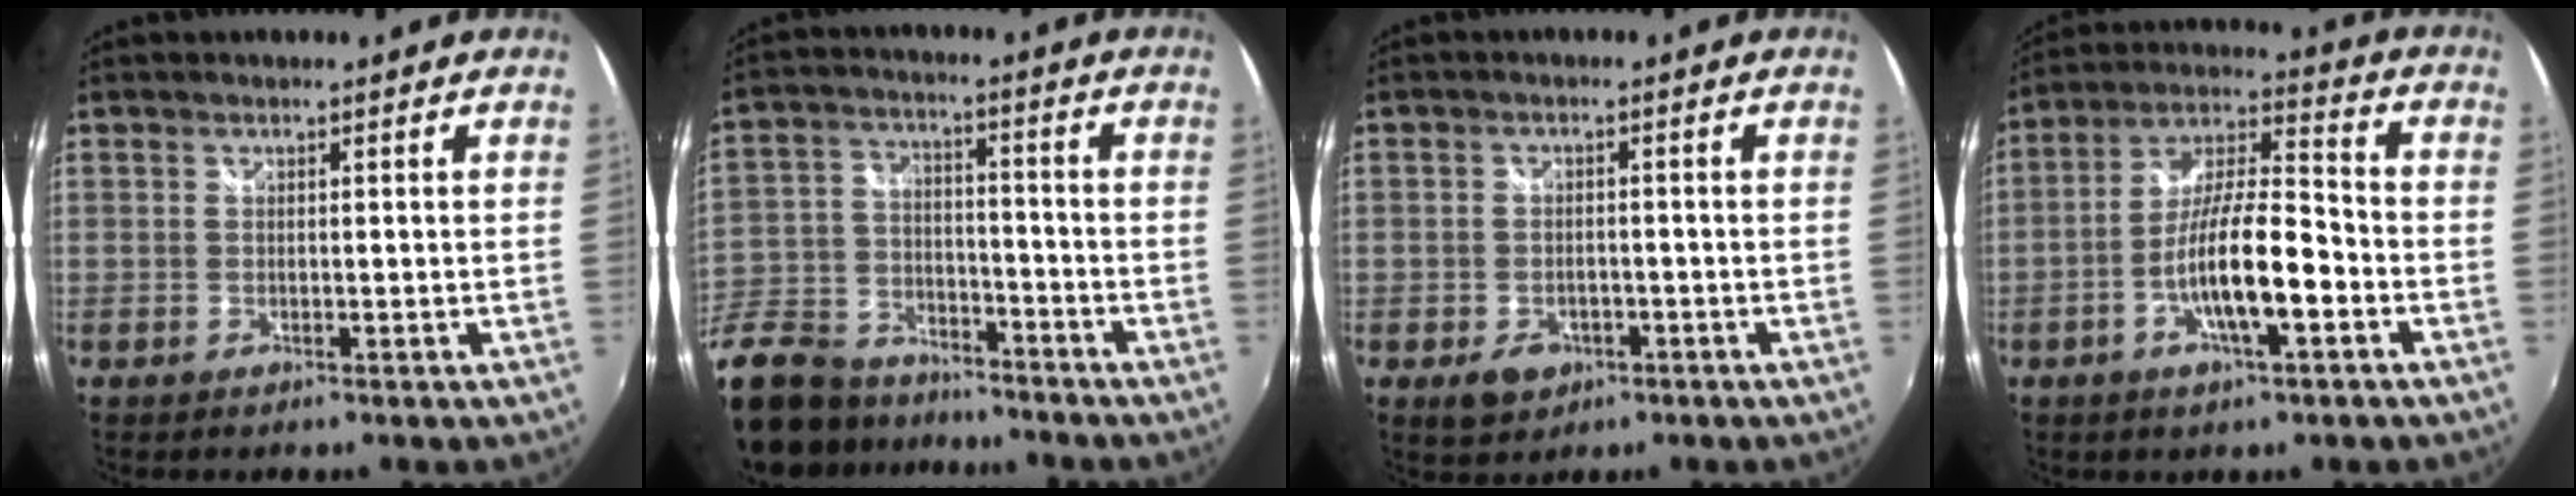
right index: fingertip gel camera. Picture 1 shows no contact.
{"total": 21.8, "force": [-16.2, 11.1, 9.4], "torque": [-0.237, -0.002, -0.268]}
{"total": 5.3, "force": [-2.6, 3.9, 2.6], "torque": [-0.061, -0.004, -0.033]}
{"total": 13.3, "force": [-4.8, 3.1, 12.0], "torque": [-0.231, 0.003, -0.087]}